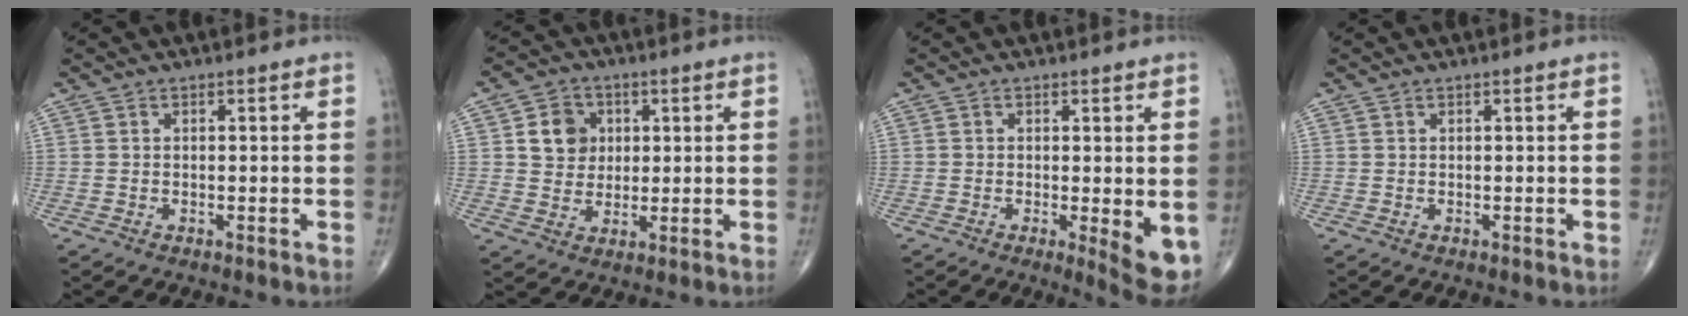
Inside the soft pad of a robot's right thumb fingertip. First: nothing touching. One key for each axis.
{"total": 7.1, "fx": 1.7, "fy": 6.2, "fz": 3.0, "tx": -0.019, "ty": -0.004, "tz": 0.029}
{"total": 6.3, "fx": -1.0, "fy": 1.6, "fz": 6.0, "tx": -0.081, "ty": -0.017, "tz": -0.015}
{"total": 0.0}